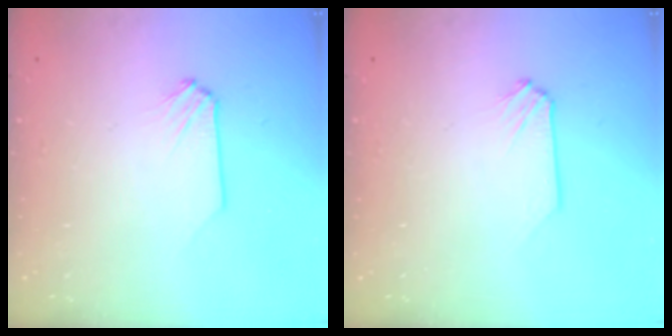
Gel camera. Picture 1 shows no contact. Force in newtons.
{"total": 0.0}